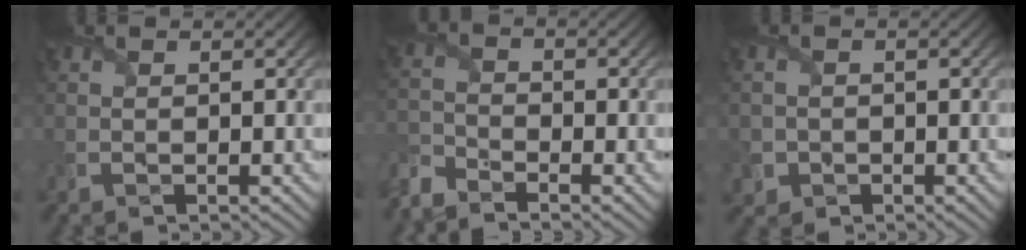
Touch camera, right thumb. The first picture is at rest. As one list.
[{"total": 4.7, "force": [-4.2, 1.4, 1.4], "torque": [-0.039, -0.014, -0.103]}, {"total": 2.5, "force": [-0.9, 2.4, 0.4], "torque": [-0.011, -0.008, -0.016]}]